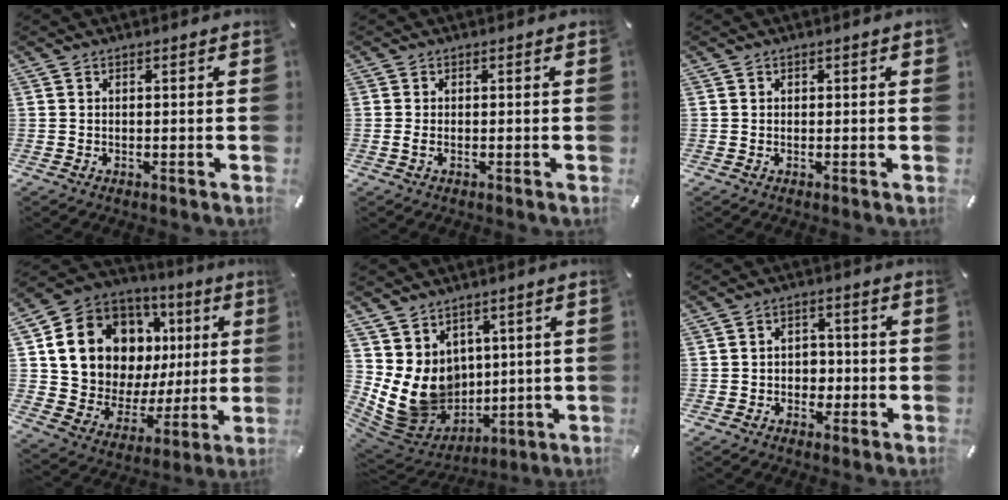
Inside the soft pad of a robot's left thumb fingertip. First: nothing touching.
{"total": 1.2, "force": [-0.2, 0.6, 1.0], "torque": [-0.020, 0.002, -0.005]}
{"total": 0.5, "force": [0.2, 0.4, 0.3], "torque": [-0.005, 0.004, 0.003]}
{"total": 17.0, "force": [7.3, 12.8, 8.6], "torque": [-0.163, -0.046, 0.147]}
{"total": 13.7, "force": [1.6, 12.3, 5.8], "torque": [-0.122, -0.030, 0.041]}
{"total": 4.5, "force": [-1.1, 4.1, 1.6], "torque": [-0.026, 0.009, -0.023]}